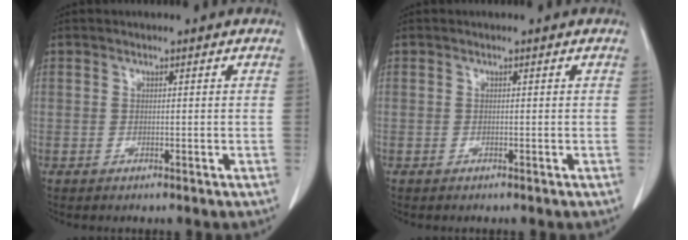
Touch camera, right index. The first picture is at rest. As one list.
[{"total": 0.0}]